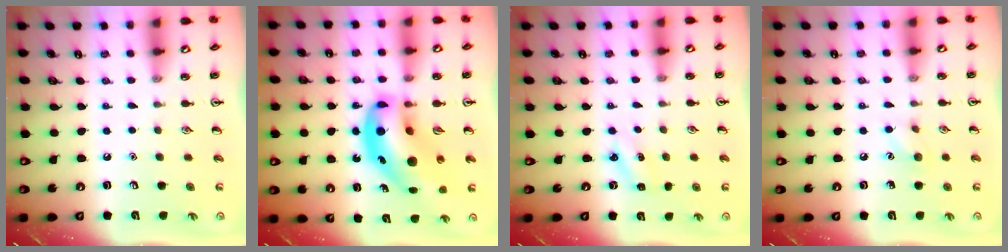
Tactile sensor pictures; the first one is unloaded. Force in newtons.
{"total": 18.0, "press": 17.2, "slide": 5.0}
{"total": 2.9, "press": 2.7, "slide": 0.9}
{"total": 5.9, "press": 5.7, "slide": 1.6}